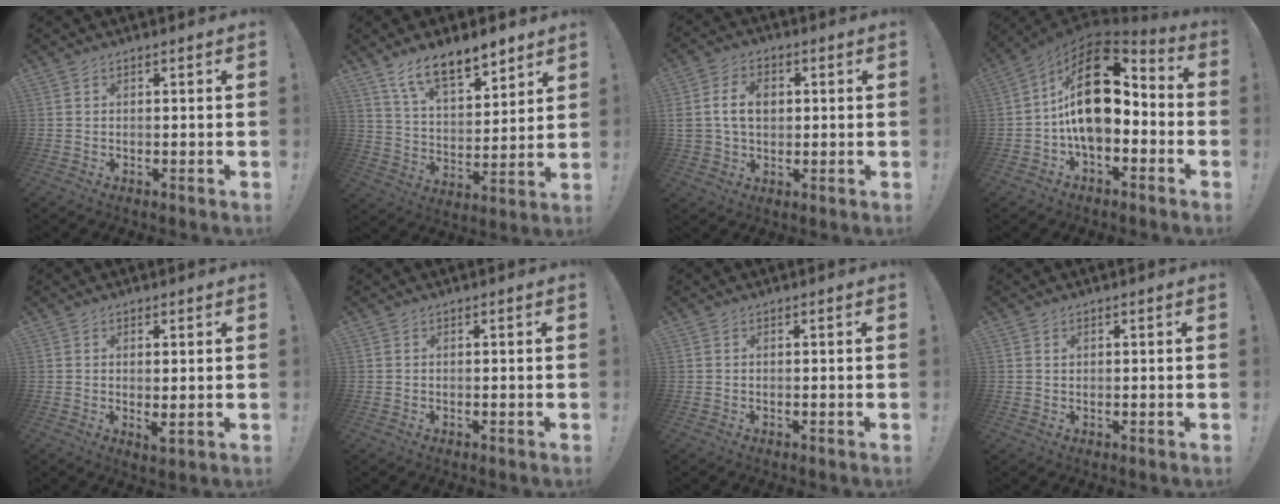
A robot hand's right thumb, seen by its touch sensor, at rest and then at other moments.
{"total": 13.3, "force": [9.9, 5.2, 7.1], "torque": [-0.119, -0.058, 0.181]}
{"total": 10.8, "force": [1.7, 7.8, 7.3], "torque": [-0.135, 0.005, 0.032]}
{"total": 21.4, "force": [2.8, 12.0, 17.5], "torque": [-0.298, -0.002, 0.055]}
{"total": 2.9, "force": [0.5, 0.8, 2.7], "torque": [-0.036, -0.011, 0.011]}
{"total": 0.0}
{"total": 0.0}
{"total": 0.7, "force": [0.4, 0.6, 0.1], "torque": [0.004, -0.003, 0.007]}